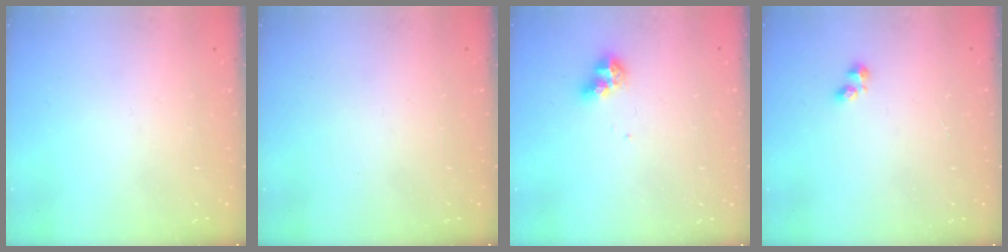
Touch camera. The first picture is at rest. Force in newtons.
{"total": 0.0}
{"total": 7.0, "press": 7.0, "slide": 0.9}
{"total": 2.2, "press": 2.1, "slide": 0.7}